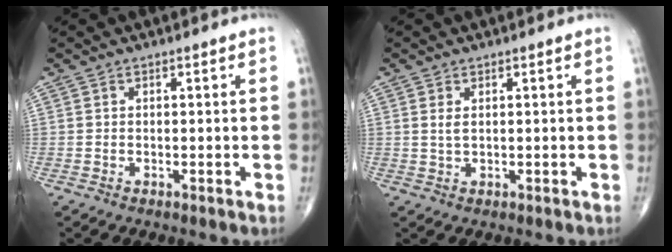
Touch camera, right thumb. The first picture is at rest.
{"total": 1.7, "force": [0.6, 0.8, 1.3], "torque": [-0.027, 0.000, 0.018]}